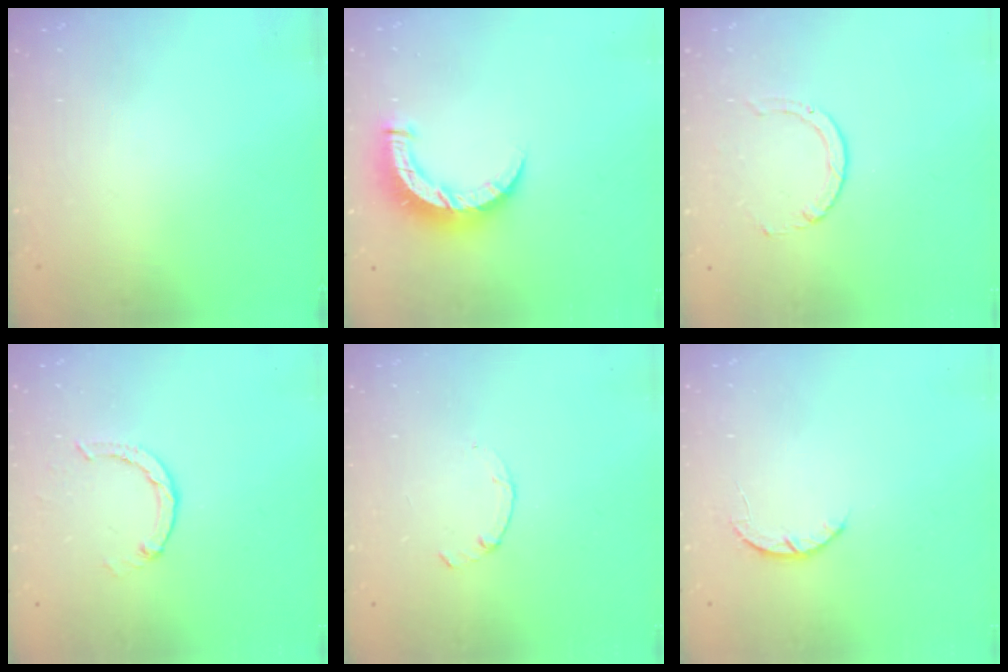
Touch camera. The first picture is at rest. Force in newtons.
{"total": 9.2, "press": 9.1, "slide": 0.6}
{"total": 3.2, "press": 3.2, "slide": 0.4}
{"total": 1.8, "press": 1.8, "slide": 0.2}
{"total": 1.5, "press": 1.4, "slide": 0.3}
{"total": 2.6, "press": 2.5, "slide": 0.4}